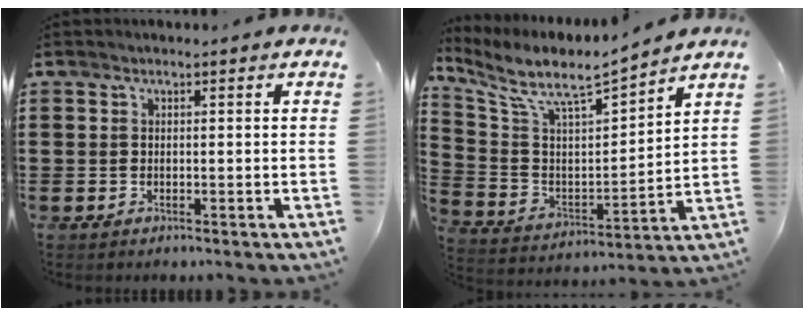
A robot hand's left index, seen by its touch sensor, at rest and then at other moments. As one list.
[{"total": 7.0, "force": [5.9, 1.5, 3.4], "torque": [-0.096, -0.044, 0.095]}]